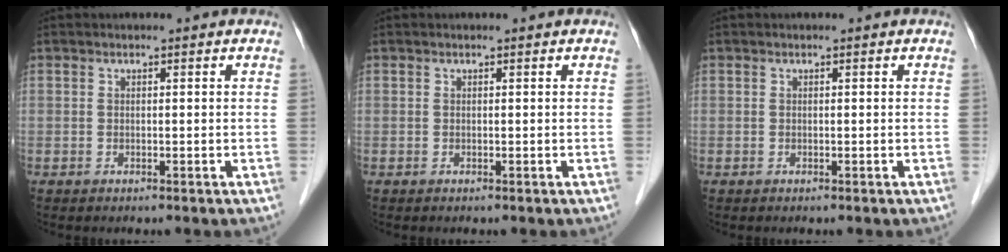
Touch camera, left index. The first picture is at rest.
{"total": 0.0}
{"total": 0.0}